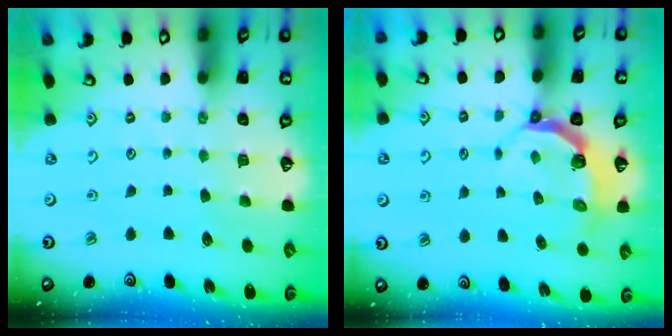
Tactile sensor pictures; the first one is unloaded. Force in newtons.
{"total": 4.9, "press": 4.0, "slide": 2.8}